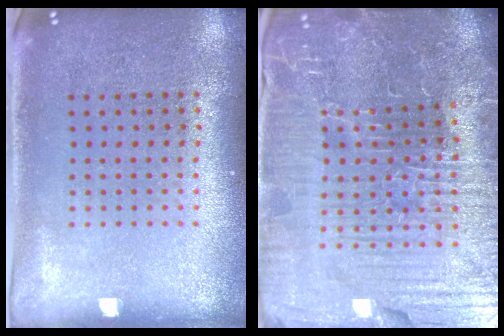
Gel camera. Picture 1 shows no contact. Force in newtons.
{"total": 6.2, "press": 5.8, "slide": 2.1}